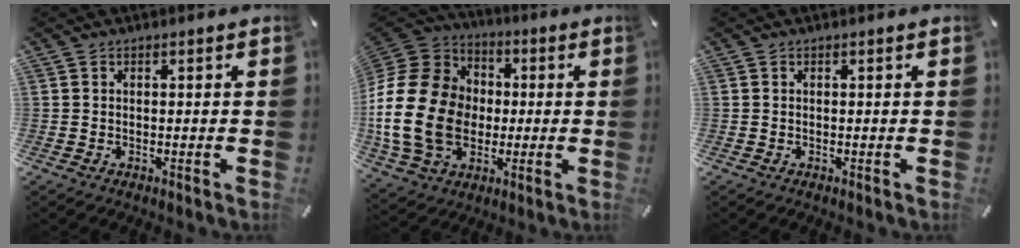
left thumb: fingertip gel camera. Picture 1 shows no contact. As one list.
[{"total": 22.8, "force": [-3.1, 18.3, 13.2], "torque": [-0.273, 0.024, -0.046]}, {"total": 0.0}]